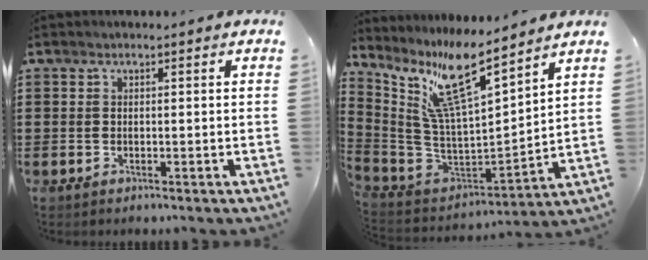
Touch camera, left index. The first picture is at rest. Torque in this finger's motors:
{"motor_torque": [1.17, 0.14, 0.86, 0.21]}